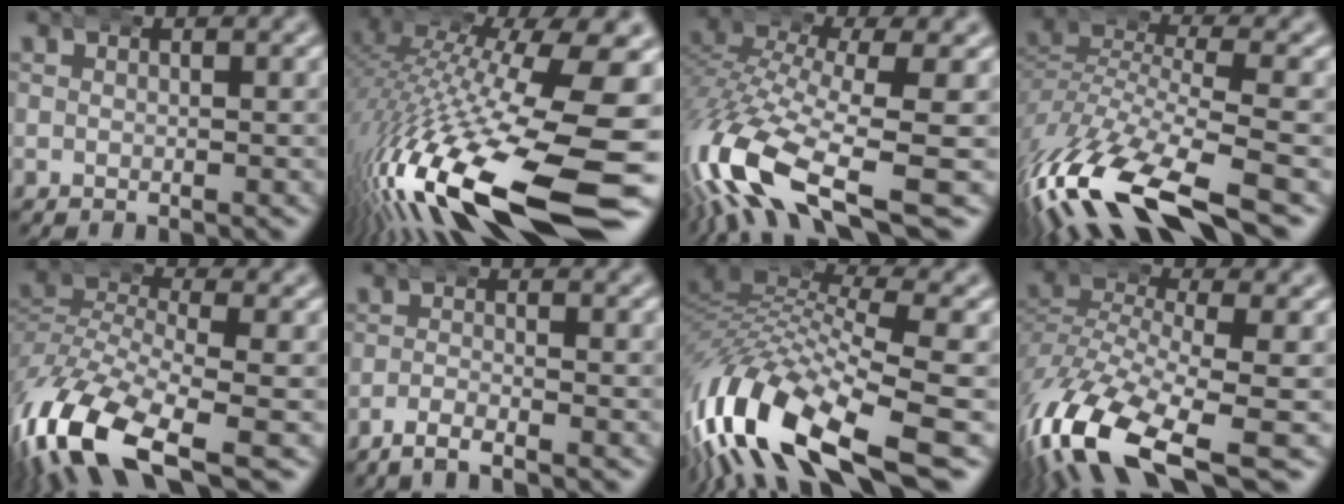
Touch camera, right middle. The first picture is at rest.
{"total": 16.3, "force": [-5.9, 6.5, 13.7], "torque": [-0.245, -0.050, -0.059]}
{"total": 10.3, "force": [-4.5, 5.1, 7.7], "torque": [-0.196, -0.046, -0.055]}
{"total": 9.5, "force": [-4.3, 3.8, 7.5], "torque": [-0.174, -0.034, -0.054]}
{"total": 10.1, "force": [-5.2, 5.2, 6.9], "torque": [-0.178, -0.047, -0.064]}
{"total": 2.1, "force": [-1.9, 0.2, 1.0], "torque": [-0.020, 0.000, -0.036]}
{"total": 11.7, "force": [-4.1, 6.5, 8.8], "torque": [-0.205, -0.036, -0.054]}
{"total": 9.2, "force": [-4.7, 4.3, 6.7], "torque": [-0.159, -0.040, -0.059]}